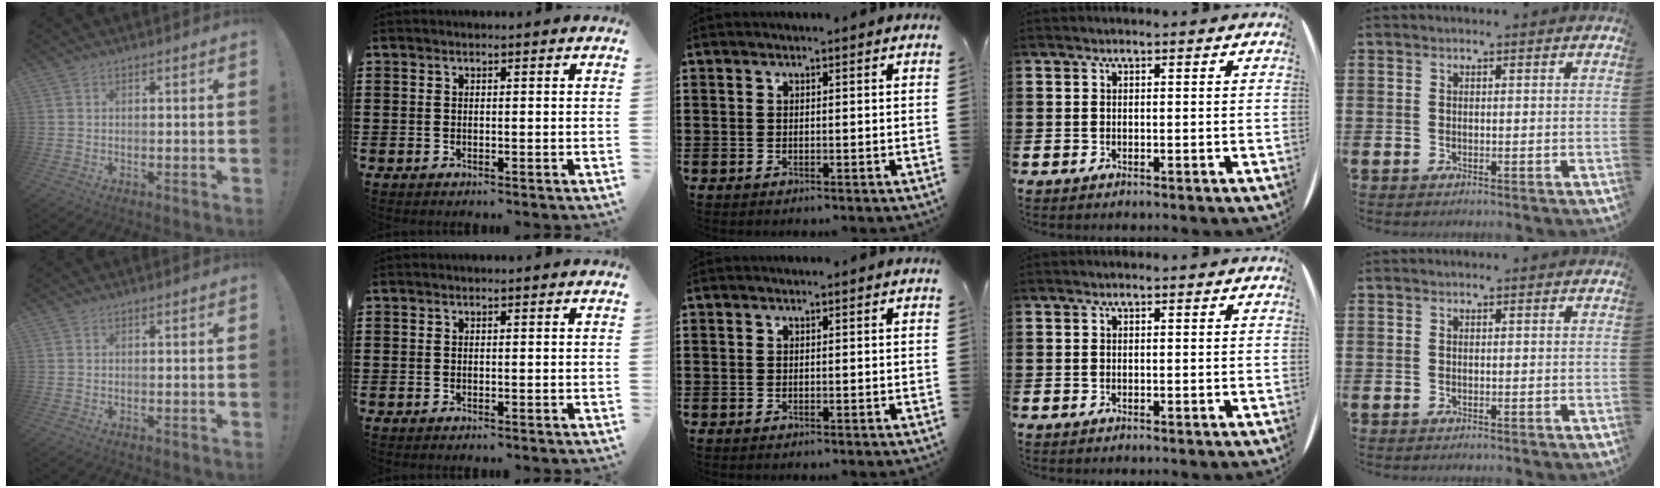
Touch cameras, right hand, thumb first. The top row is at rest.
{}